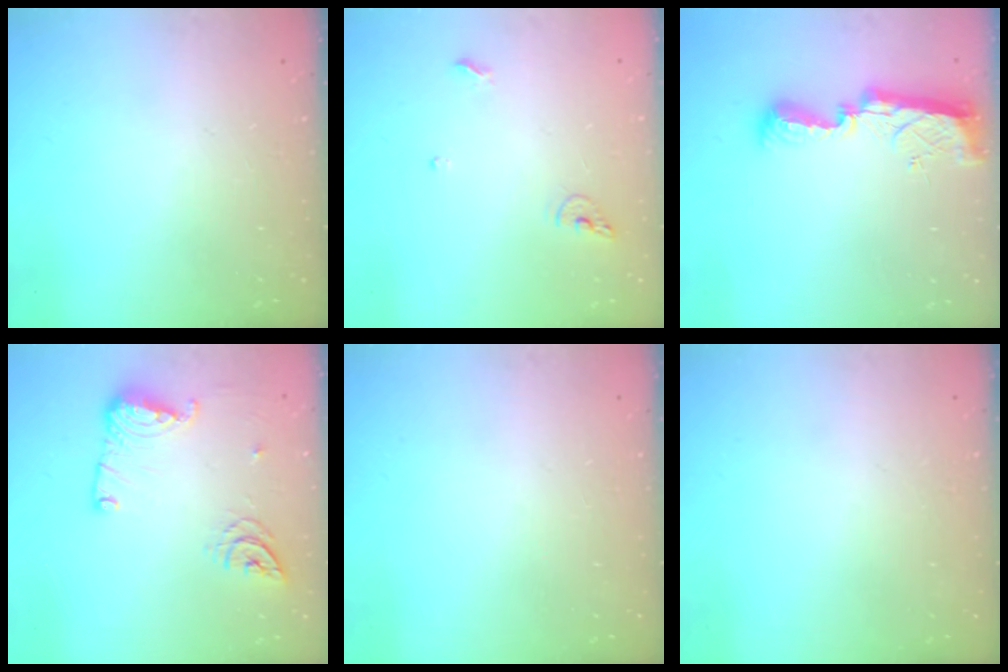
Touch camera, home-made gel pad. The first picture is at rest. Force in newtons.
{"total": 6.8, "press": 6.6, "slide": 1.2}
{"total": 9.4, "press": 9.4, "slide": 0.4}
{"total": 12.2, "press": 12.1, "slide": 1.2}
{"total": 0.0}
{"total": 0.0}